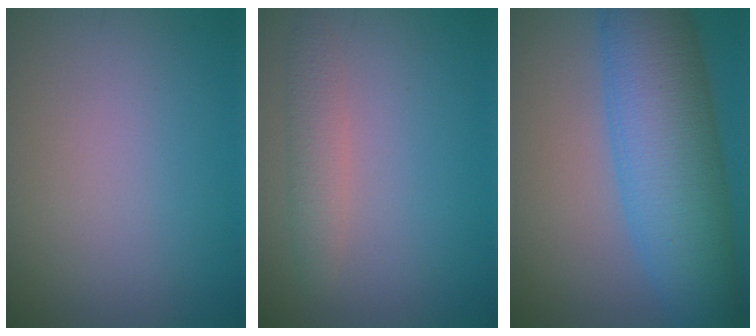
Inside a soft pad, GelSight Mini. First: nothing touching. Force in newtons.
{"total": 2.1, "press": 2.1, "slide": 0.0}
{"total": 11.7, "press": 11.7, "slide": 0.2}